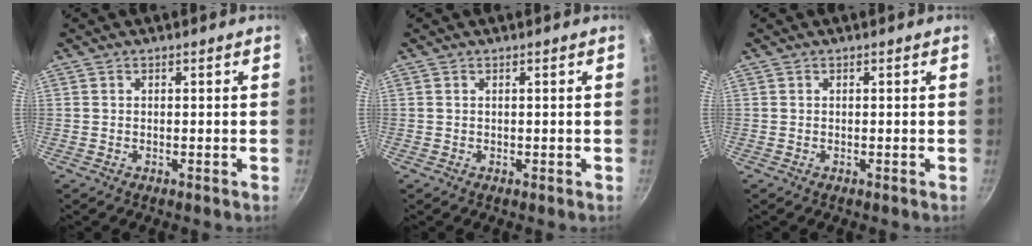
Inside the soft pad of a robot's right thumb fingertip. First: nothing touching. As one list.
[{"total": 0.6, "force": [0.2, 0.5, 0.2], "torque": [-0.002, 0.002, 0.004]}, {"total": 0.0}]